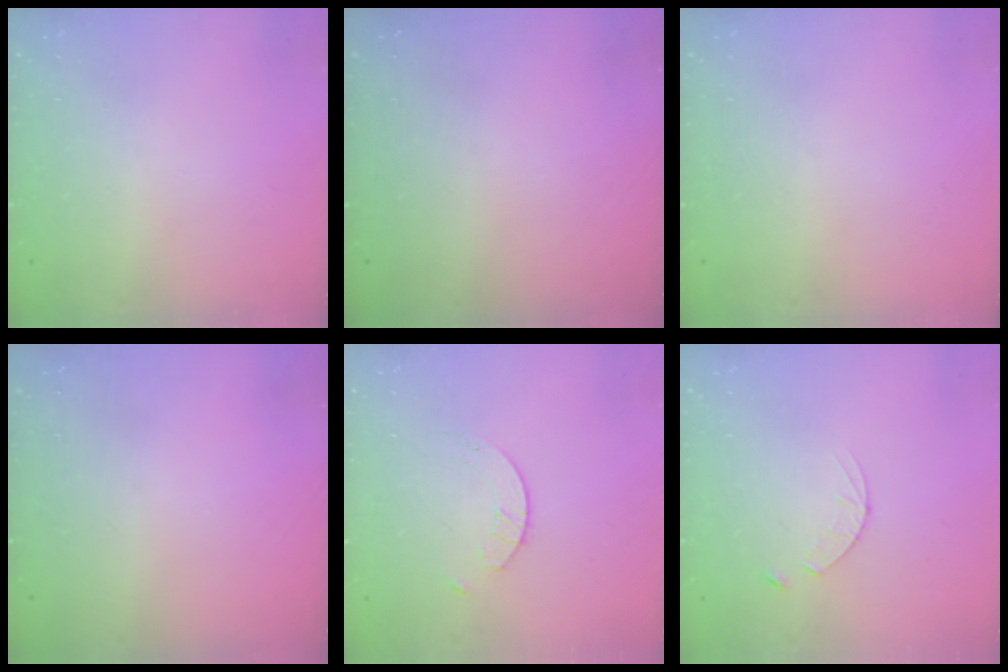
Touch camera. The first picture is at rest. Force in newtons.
{"total": 0.0}
{"total": 0.0}
{"total": 0.0}
{"total": 1.6, "press": 1.6, "slide": 0.2}
{"total": 3.9, "press": 3.9, "slide": 0.4}